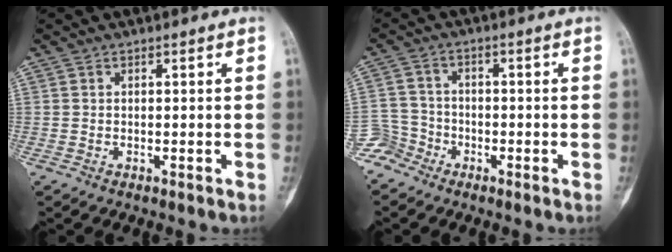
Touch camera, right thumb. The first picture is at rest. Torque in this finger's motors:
{"motor_torque": [0.04, 0.10, -0.14, -0.50, 0.00]}